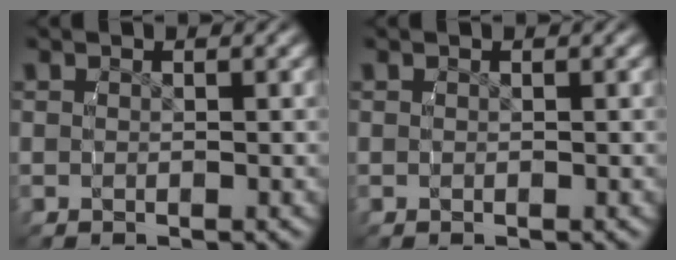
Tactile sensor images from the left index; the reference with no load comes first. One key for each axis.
{"total": 0.0}